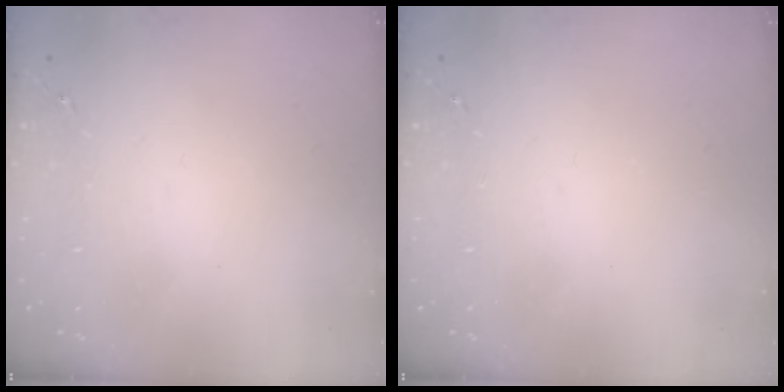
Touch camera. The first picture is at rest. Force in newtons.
{"total": 0.0}